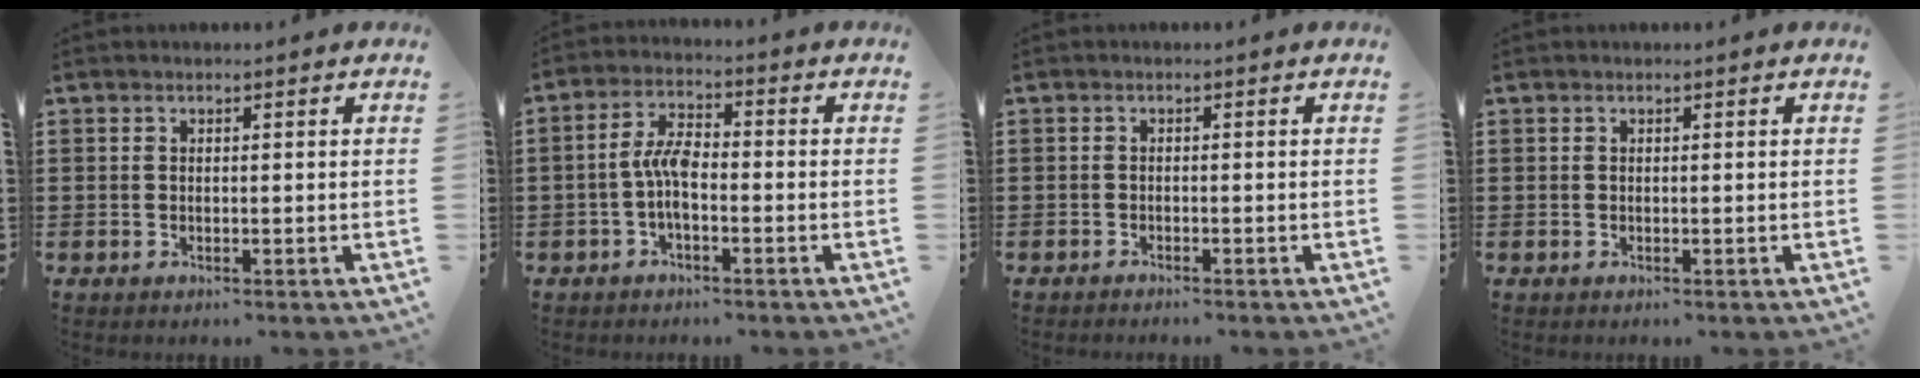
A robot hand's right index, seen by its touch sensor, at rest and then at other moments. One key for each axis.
{"total": 5.3, "fx": -1.2, "fy": 2.2, "fz": 4.6, "tx": -0.105, "ty": 0.001, "tz": -0.026}
{"total": 0.8, "fx": -0.8, "fy": -0.1, "fz": 0.0, "tx": -0.002, "ty": 0.000, "tz": -0.016}
{"total": 0.0}